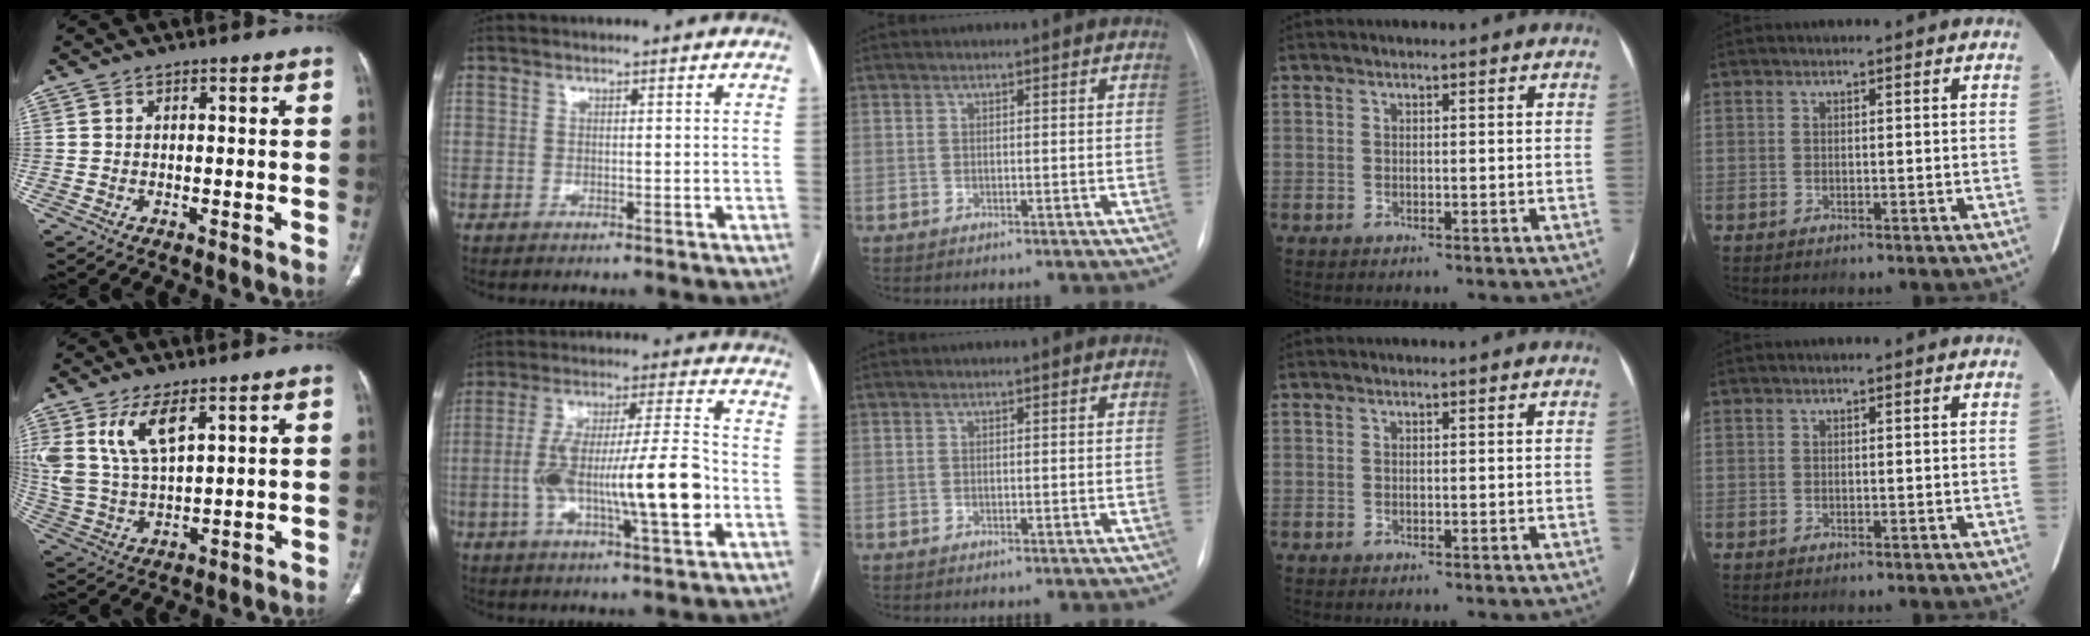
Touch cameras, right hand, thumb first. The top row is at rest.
{"thumb": {"total": 11.0, "force": [5.7, 4.7, 8.1], "torque": [-0.165, -0.022, 0.128]}, "index": {"total": 16.5, "force": [-3.3, 2.2, 16.0], "torque": [-0.287, 0.011, -0.053]}}